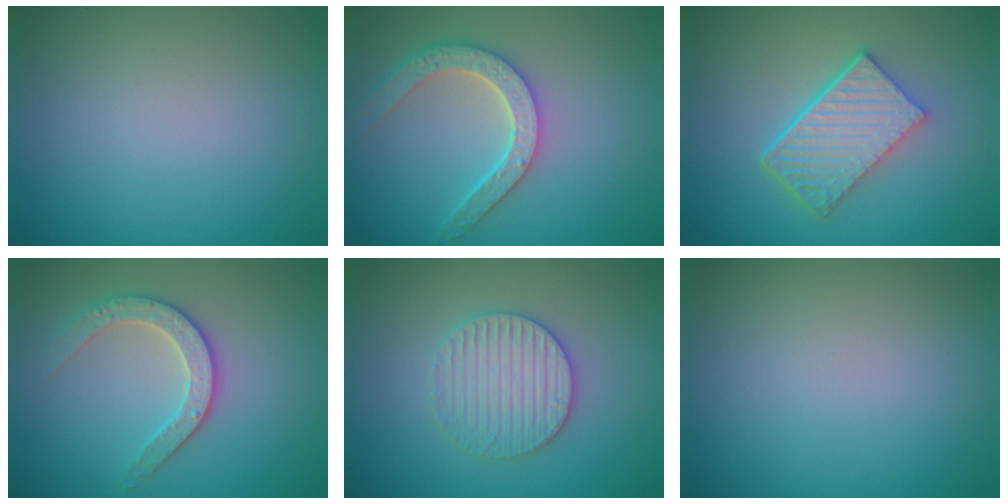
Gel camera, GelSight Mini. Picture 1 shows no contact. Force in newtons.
{"total": 4.6, "press": 3.8, "slide": 2.7}
{"total": 6.2, "press": 4.3, "slide": 4.4}
{"total": 2.9, "press": 2.9, "slide": 0.7}
{"total": 3.1, "press": 3.1, "slide": 0.4}
{"total": 0.0}